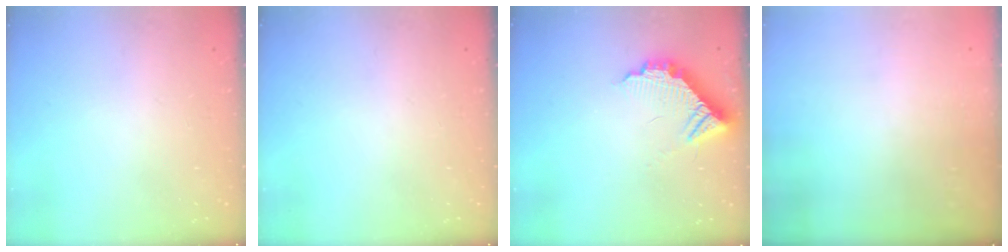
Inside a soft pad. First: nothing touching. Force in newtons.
{"total": 0.0}
{"total": 10.3, "press": 10.3, "slide": 0.8}
{"total": 3.1, "press": 3.0, "slide": 1.0}